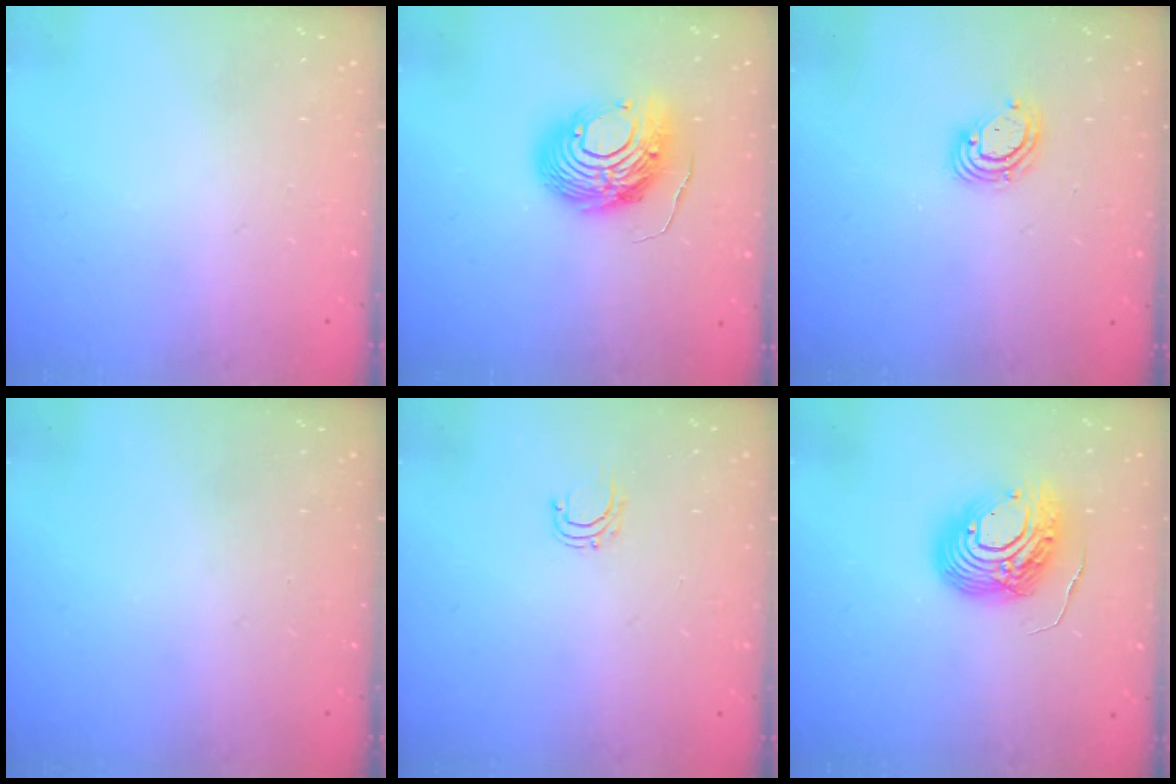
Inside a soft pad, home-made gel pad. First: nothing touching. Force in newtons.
{"total": 12.4, "press": 12.3, "slide": 1.1}
{"total": 5.4, "press": 5.4, "slide": 0.7}
{"total": 0.0}
{"total": 4.2, "press": 4.2, "slide": 0.3}
{"total": 15.0, "press": 14.9, "slide": 1.9}